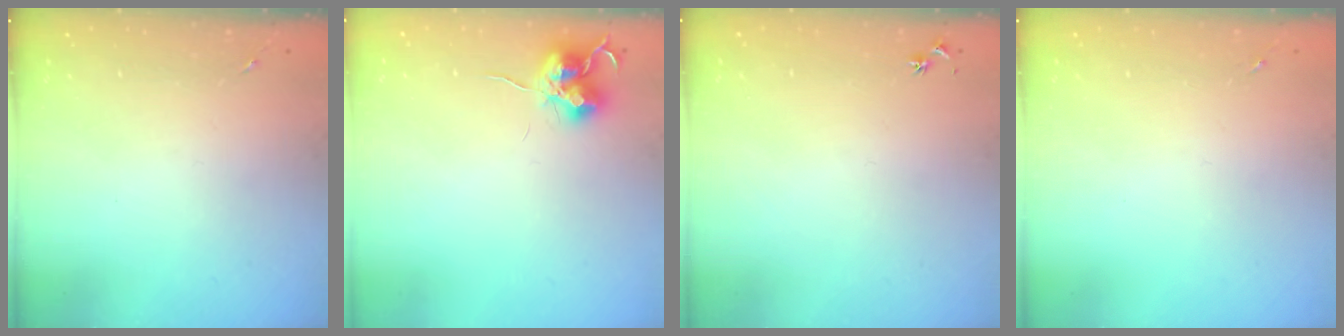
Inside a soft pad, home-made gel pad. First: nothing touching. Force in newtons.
{"total": 10.9, "press": 10.8, "slide": 0.8}
{"total": 3.0, "press": 2.9, "slide": 0.3}
{"total": 0.0}